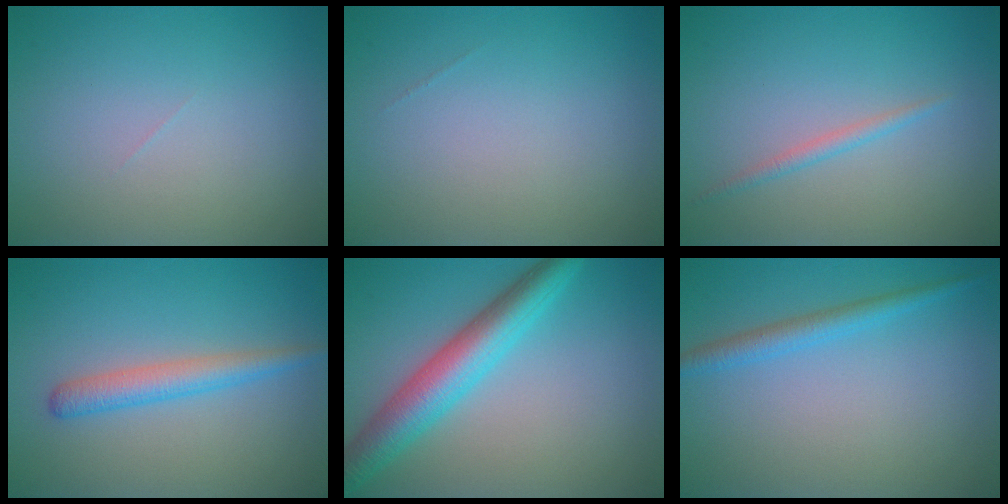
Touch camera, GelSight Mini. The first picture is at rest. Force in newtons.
{"total": 0.0}
{"total": 1.1, "press": 1.1, "slide": 0.0}
{"total": 2.8, "press": 2.8, "slide": 0.2}
{"total": 6.0, "press": 6.0, "slide": 0.2}
{"total": 2.1, "press": 2.1, "slide": 0.1}